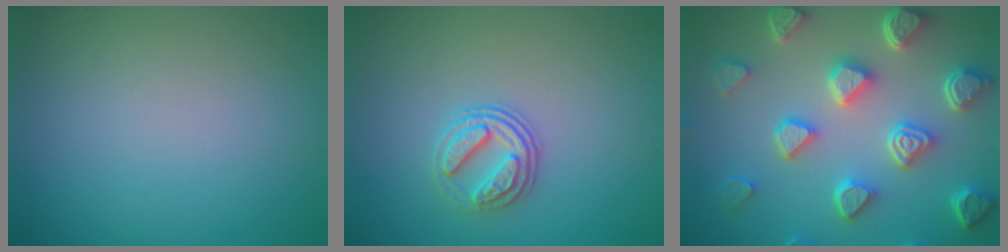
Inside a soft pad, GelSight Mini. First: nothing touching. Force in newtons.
{"total": 2.7, "press": 2.5, "slide": 1.0}
{"total": 7.3, "press": 6.0, "slide": 4.2}